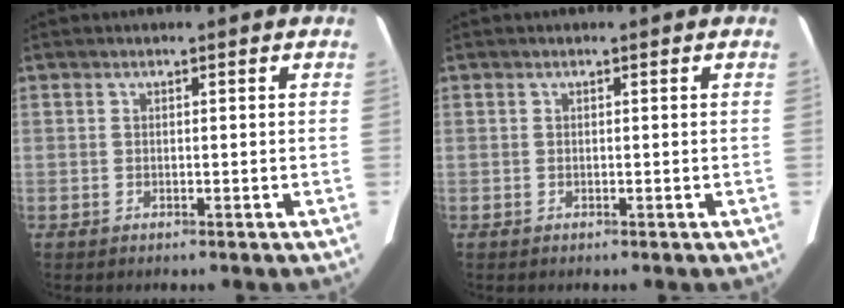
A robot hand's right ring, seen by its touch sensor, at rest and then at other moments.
{"total": 0.0}